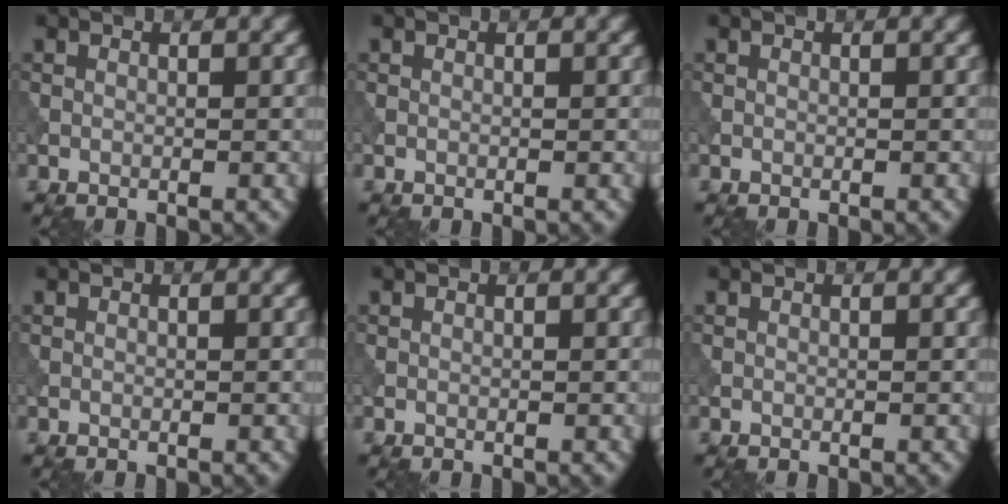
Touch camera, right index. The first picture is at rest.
{"total": 0.0}
{"total": 0.0}
{"total": 0.0}
{"total": 0.0}
{"total": 0.0}